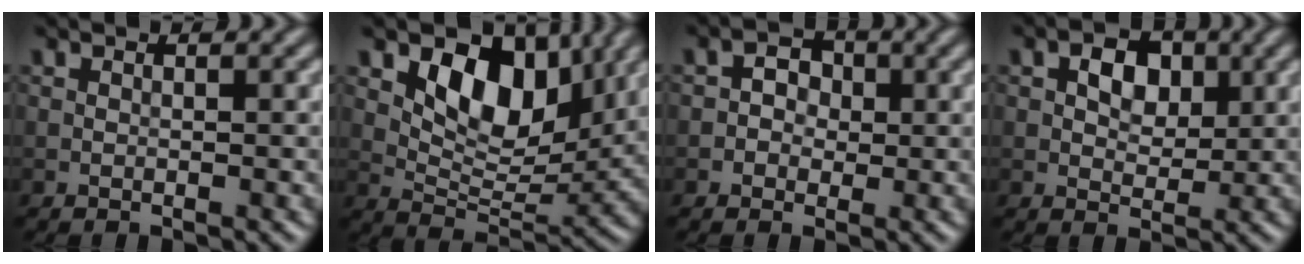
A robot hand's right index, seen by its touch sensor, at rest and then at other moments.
{"total": 8.4, "force": [3.3, 5.1, 5.9], "torque": [-0.086, -0.013, 0.057]}
{"total": 1.9, "force": [-0.3, 1.7, 0.8], "torque": [0.003, 0.003, -0.012]}
{"total": 3.5, "force": [0.9, 2.5, 2.3], "torque": [-0.038, 0.004, 0.010]}